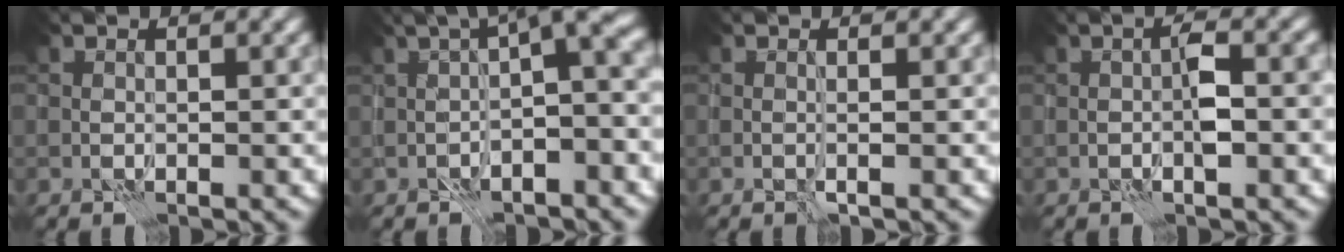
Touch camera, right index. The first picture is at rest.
{"total": 7.2, "force": [0.0, 1.7, 7.0], "torque": [-0.094, 0.024, -0.009]}
{"total": 0.6, "force": [-0.1, -0.2, 0.6], "torque": [-0.011, -0.002, -0.003]}
{"total": 2.4, "force": [-0.3, 0.6, 2.3], "torque": [-0.039, 0.006, -0.008]}